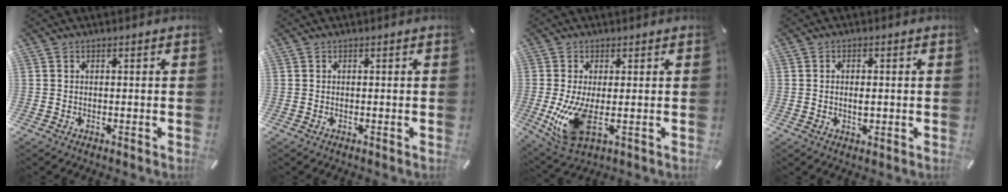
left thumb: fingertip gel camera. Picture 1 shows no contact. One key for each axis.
{"total": 0.0}
{"total": 10.9, "fx": -0.4, "fy": 4.9, "fz": 9.7, "tx": -0.204, "ty": -0.031, "tz": -0.002}
{"total": 2.6, "fx": -0.1, "fy": 1.4, "fz": 2.2, "tx": -0.042, "ty": 0.002, "tz": -0.002}